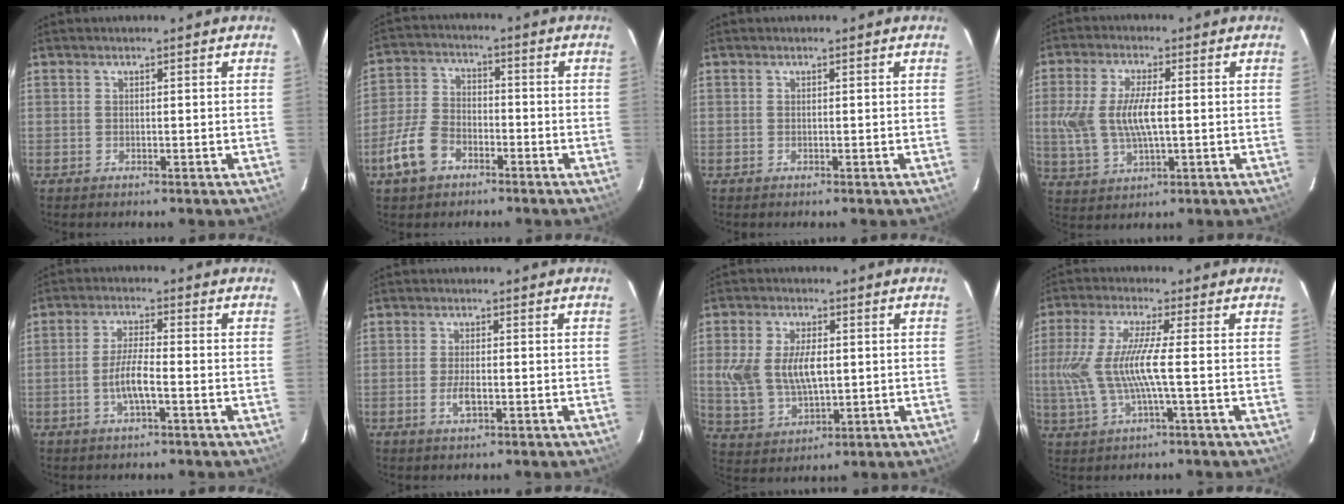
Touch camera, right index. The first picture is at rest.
{"total": 11.0, "force": [-6.5, 6.6, 5.9], "torque": [-0.135, 0.016, -0.126]}
{"total": 0.0}
{"total": 10.3, "force": [0.1, 4.2, 9.5], "torque": [-0.203, 0.001, 0.007]}
{"total": 5.6, "force": [-2.0, 0.8, 5.1], "torque": [-0.103, 0.000, -0.039]}
{"total": 3.2, "force": [-1.1, 1.1, 2.8], "torque": [-0.060, -0.003, -0.020]}
{"total": 11.4, "force": [0.9, 6.6, 9.2], "torque": [-0.195, 0.004, 0.026]}
{"total": 10.0, "force": [-1.0, 0.7, 9.9], "torque": [-0.207, -0.004, -0.013]}